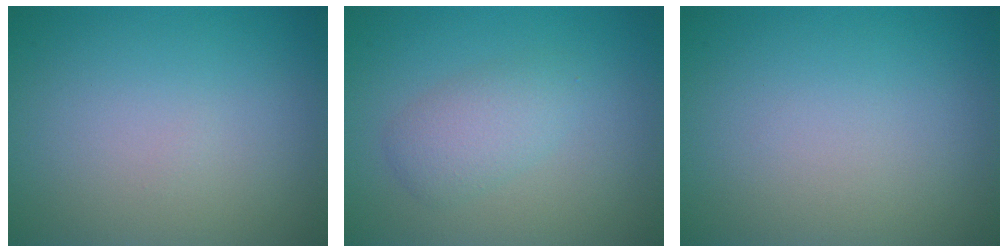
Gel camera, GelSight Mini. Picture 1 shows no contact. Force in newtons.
{"total": 2.7, "press": 2.7, "slide": 0.1}
{"total": 0.0}